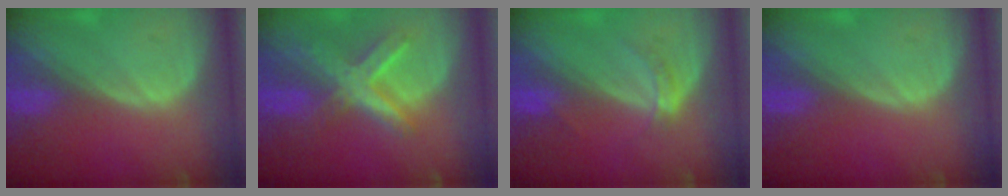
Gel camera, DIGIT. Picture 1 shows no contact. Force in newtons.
{"total": 8.0, "press": 7.0, "slide": 4.0}
{"total": 2.8, "press": 2.5, "slide": 1.3}
{"total": 0.0}